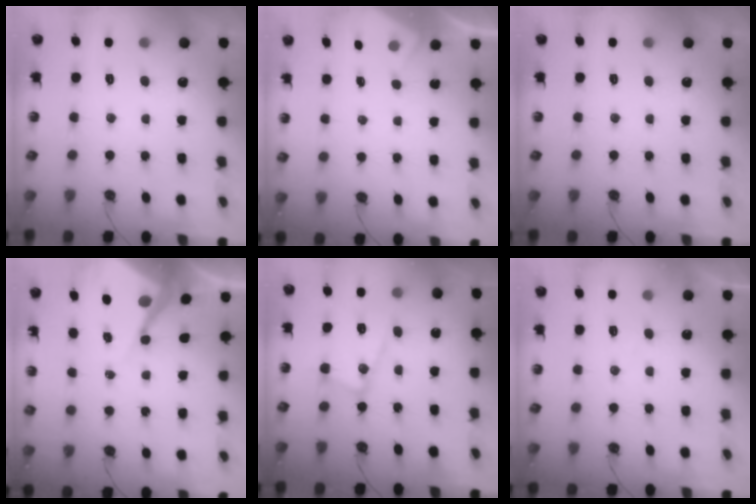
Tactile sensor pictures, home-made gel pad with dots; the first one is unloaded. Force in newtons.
{"total": 2.9, "press": 2.9, "slide": 0.4}
{"total": 0.0}
{"total": 8.5, "press": 8.5, "slide": 0.7}
{"total": 13.0, "press": 12.9, "slide": 1.3}
{"total": 4.2, "press": 4.1, "slide": 0.7}